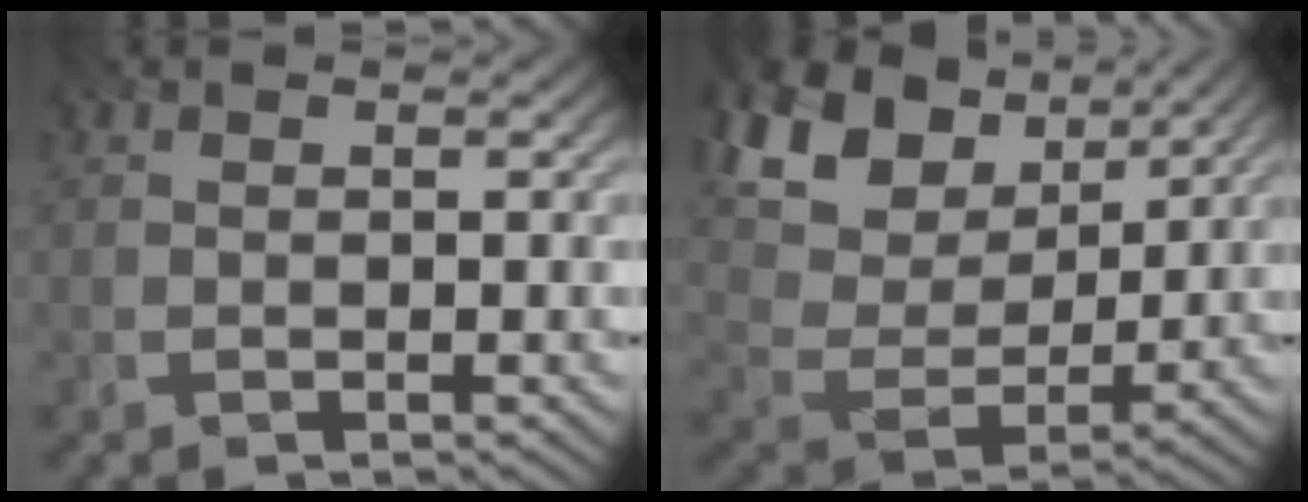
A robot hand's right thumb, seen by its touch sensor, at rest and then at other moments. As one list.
[{"total": 13.8, "force": [7.0, 8.6, 8.2], "torque": [-0.211, 0.023, 0.102]}]